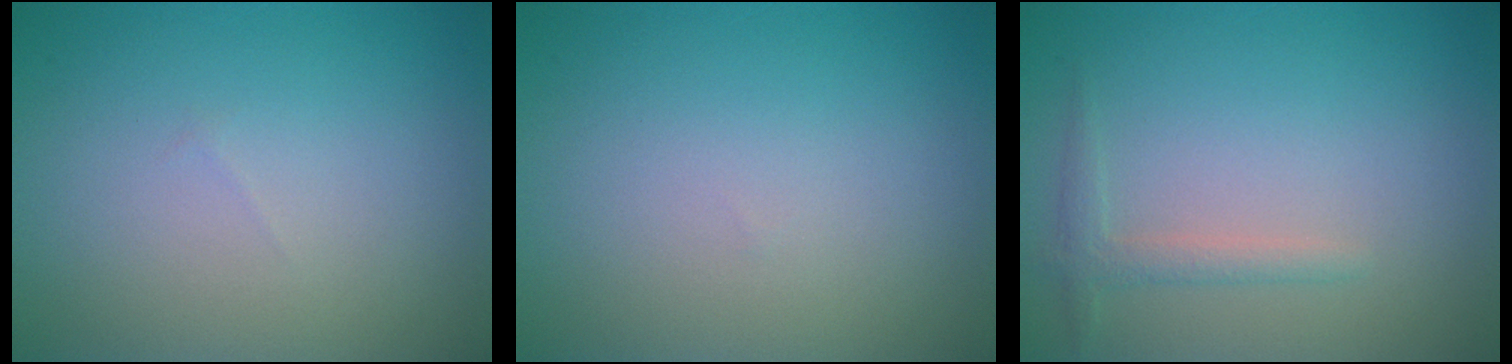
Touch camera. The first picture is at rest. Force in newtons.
{"total": 0.0}
{"total": 1.5, "press": 1.5, "slide": 0.1}